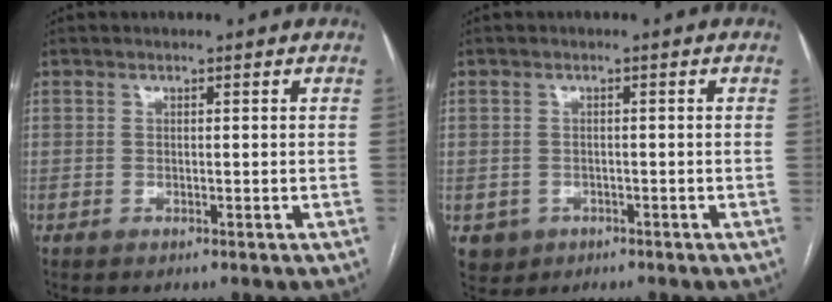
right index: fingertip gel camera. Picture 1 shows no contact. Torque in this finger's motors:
{"motor_torque": [-0.02, 0.10, -0.37, -0.14]}